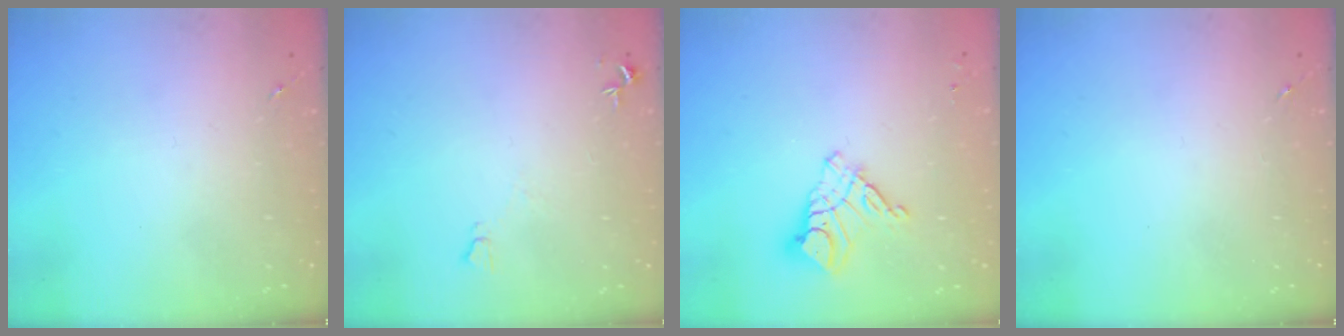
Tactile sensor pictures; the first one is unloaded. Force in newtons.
{"total": 4.9, "press": 4.9, "slide": 0.6}
{"total": 9.7, "press": 9.7, "slide": 1.1}
{"total": 0.0}